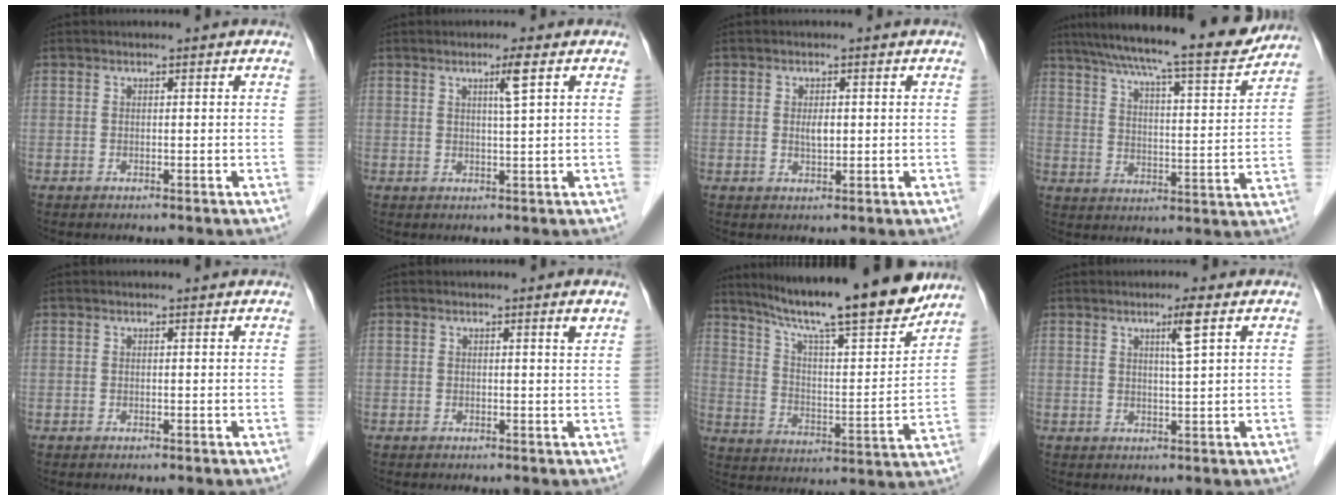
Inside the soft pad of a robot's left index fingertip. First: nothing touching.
{"total": 2.7, "force": [1.1, -0.6, 2.4], "torque": [-0.044, -0.006, 0.021]}
{"total": 1.9, "force": [0.1, 0.7, 1.7], "torque": [-0.031, -0.004, 0.003]}
{"total": 20.8, "force": [18.2, 1.6, 9.9], "torque": [-0.160, -0.011, 0.254]}
{"total": 0.7, "force": [0.7, 0.1, 0.2], "torque": [-0.008, 0.005, 0.009]}
{"total": 1.0, "force": [0.5, -0.3, 0.8], "torque": [-0.014, -0.009, 0.008]}
{"total": 21.3, "force": [18.1, 1.6, 11.2], "torque": [-0.184, -0.014, 0.276]}
{"total": 3.3, "force": [1.5, -0.5, 2.9], "torque": [-0.052, -0.004, 0.028]}